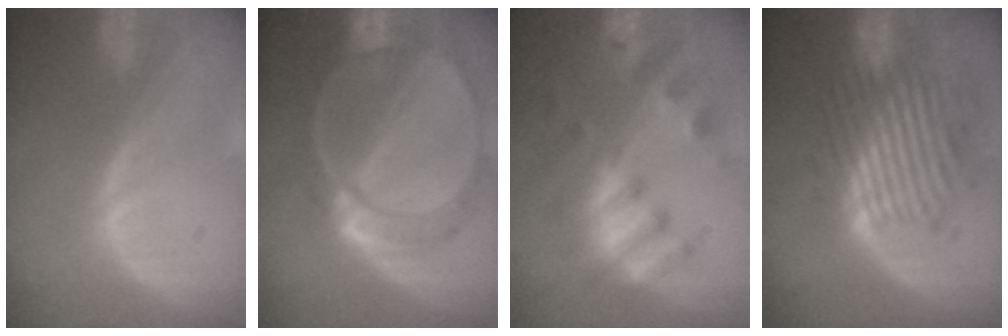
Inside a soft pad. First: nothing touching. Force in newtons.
{"total": 9.4, "press": 8.3, "slide": 4.5}
{"total": 7.2, "press": 7.2, "slide": 1.1}
{"total": 10.1, "press": 9.7, "slide": 2.6}